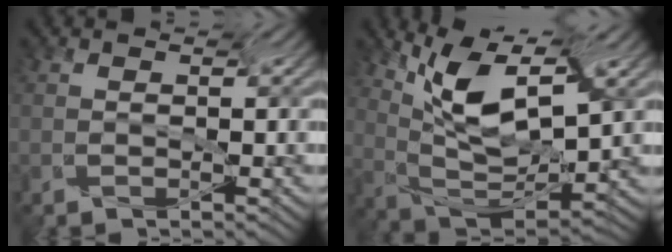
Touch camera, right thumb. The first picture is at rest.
{"total": 7.8, "force": [3.0, 2.7, 6.7], "torque": [-0.142, 0.010, 0.071]}